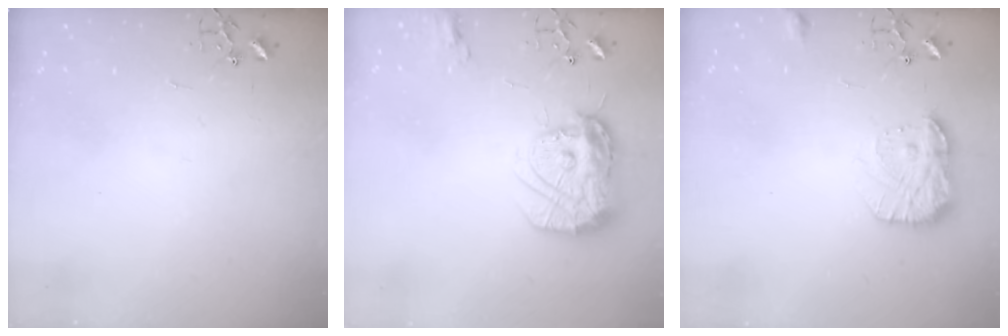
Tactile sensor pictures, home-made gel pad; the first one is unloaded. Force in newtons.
{"total": 15.0, "press": 14.9, "slide": 1.1}
{"total": 14.1, "press": 14.1, "slide": 0.8}